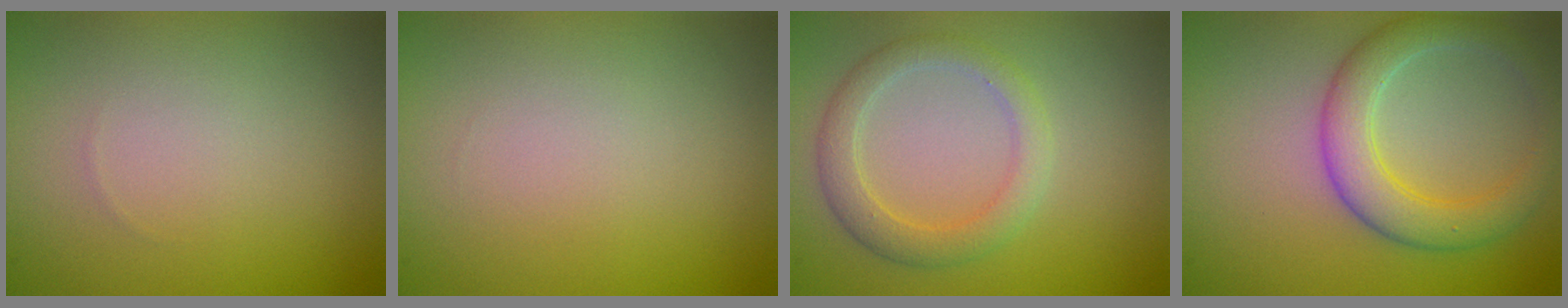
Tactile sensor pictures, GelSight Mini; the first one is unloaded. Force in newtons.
{"total": 0.0}
{"total": 3.0, "press": 2.9, "slide": 0.3}
{"total": 4.7, "press": 4.7, "slide": 0.5}